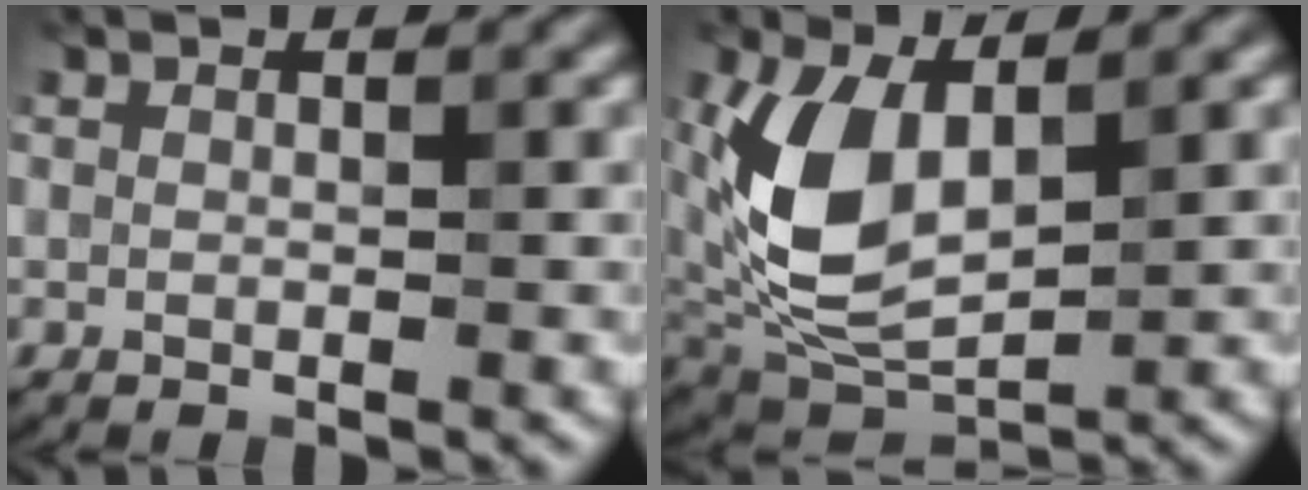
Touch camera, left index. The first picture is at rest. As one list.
[{"total": 8.6, "force": [1.5, 5.0, 6.9], "torque": [-0.155, -0.007, 0.027]}]